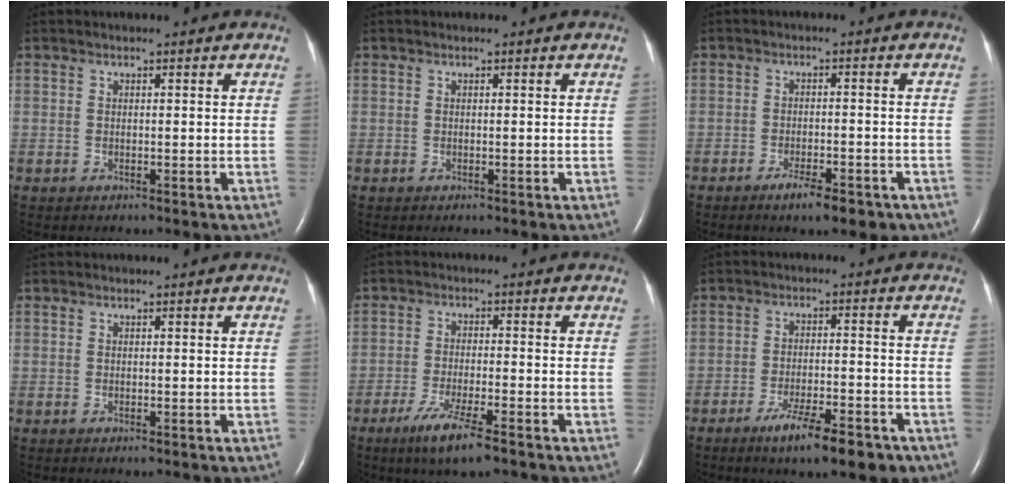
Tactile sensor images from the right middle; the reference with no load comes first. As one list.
[{"total": 0.0}, {"total": 5.3, "force": [-3.5, 1.5, 3.7], "torque": [-0.056, -0.002, -0.046]}, {"total": 0.0}, {"total": 7.0, "force": [-4.5, 0.5, 5.3], "torque": [-0.108, -0.017, -0.079]}, {"total": 8.9, "force": [-5.9, 1.7, 6.4], "torque": [-0.102, -0.009, -0.089]}]